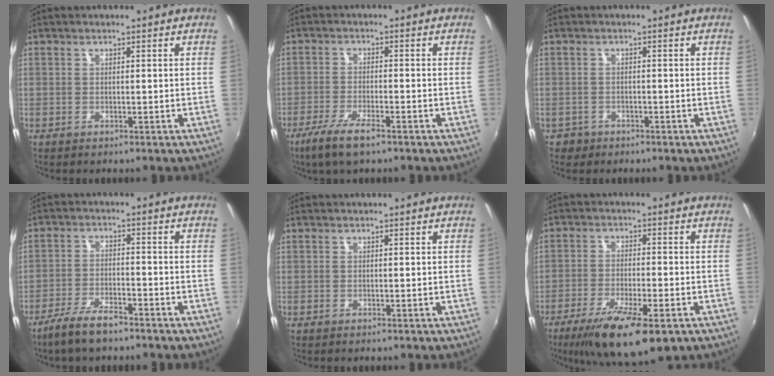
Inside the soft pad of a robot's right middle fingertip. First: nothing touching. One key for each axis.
{"total": 7.0, "fx": -4.8, "fy": 1.4, "fz": 4.8, "tx": -0.121, "ty": -0.017, "tz": -0.091}
{"total": 2.6, "fx": -1.5, "fy": 2.1, "fz": 0.4, "tx": -0.018, "ty": -0.002, "tz": -0.024}
{"total": 7.1, "fx": -5.6, "fy": 1.8, "fz": 4.1, "tx": -0.103, "ty": -0.008, "tz": -0.102}
{"total": 0.0}
{"total": 13.2, "fx": -7.8, "fy": 3.0, "fz": 10.2, "tx": -0.197, "ty": -0.038, "tz": -0.131}